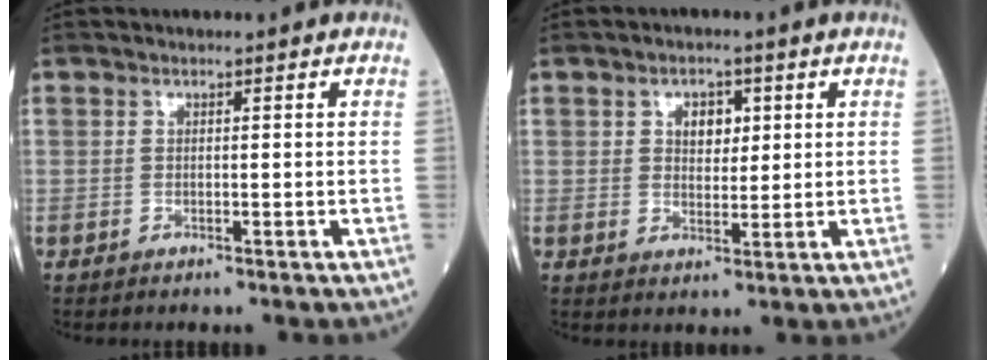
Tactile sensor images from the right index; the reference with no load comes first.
{"total": 3.7, "force": [1.3, 2.4, 2.6], "torque": [-0.037, 0.005, 0.022]}